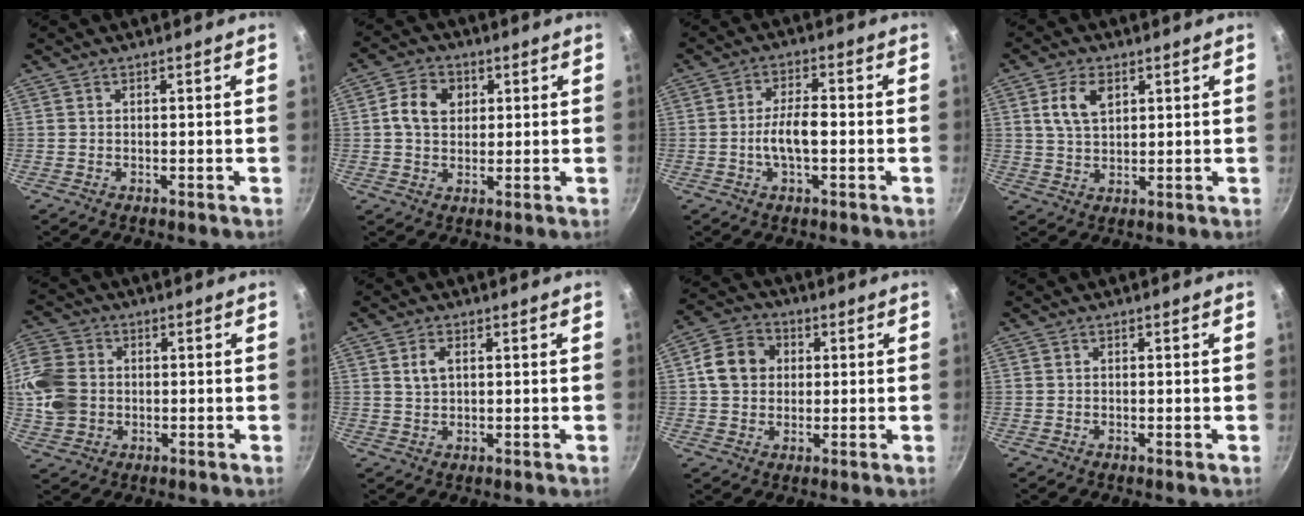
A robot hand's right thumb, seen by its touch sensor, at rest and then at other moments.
{"total": 7.5, "force": [1.5, 5.9, 4.5], "torque": [-0.065, 0.005, 0.023]}
{"total": 6.3, "force": [-1.1, 2.7, 5.6], "torque": [-0.108, 0.016, -0.022]}
{"total": 6.8, "force": [2.5, 4.1, 4.8], "torque": [-0.087, -0.006, 0.050]}
{"total": 12.8, "force": [-0.2, 10.3, 7.5], "torque": [-0.174, 0.010, -0.003]}
{"total": 3.0, "force": [0.9, 1.8, 2.3], "torque": [-0.042, 0.000, 0.020]}
{"total": 10.9, "force": [1.4, 9.2, 5.7], "torque": [-0.082, 0.013, 0.016]}
{"total": 0.0}